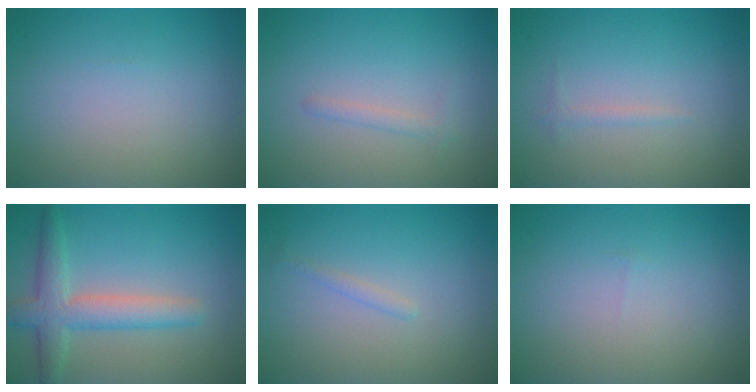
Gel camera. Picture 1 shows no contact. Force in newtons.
{"total": 1.0, "press": 1.0, "slide": 0.0}
{"total": 0.7, "press": 0.7, "slide": 0.1}
{"total": 4.5, "press": 4.5, "slide": 0.1}
{"total": 0.7, "press": 0.7, "slide": 0.1}
{"total": 0.0}